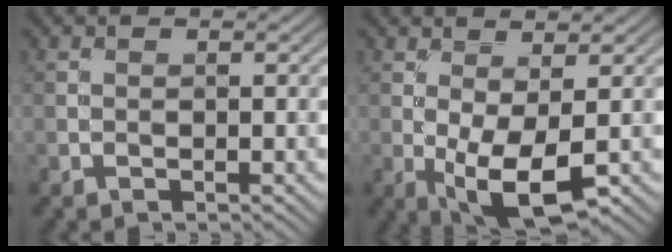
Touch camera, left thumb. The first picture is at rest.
{"total": 6.0, "force": [-1.0, 2.2, 5.4], "torque": [-0.111, -0.009, -0.015]}